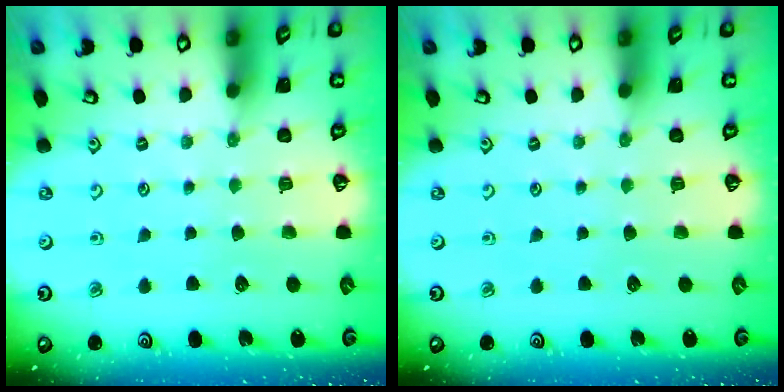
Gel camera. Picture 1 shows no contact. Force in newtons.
{"total": 0.0}